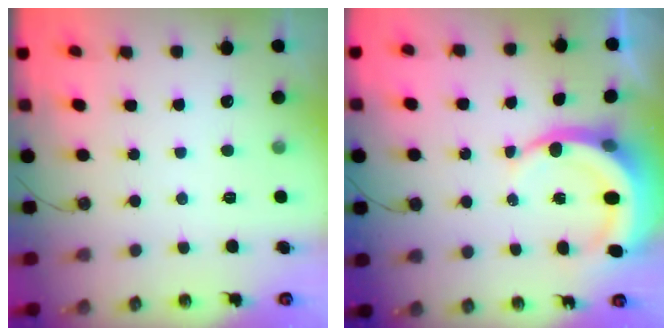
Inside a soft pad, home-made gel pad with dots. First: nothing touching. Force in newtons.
{"total": 8.3, "press": 8.1, "slide": 1.6}